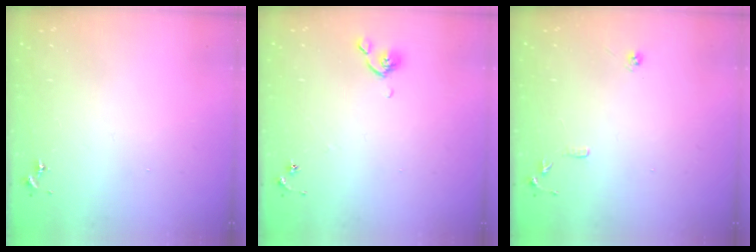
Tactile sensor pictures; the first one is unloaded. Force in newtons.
{"total": 4.4, "press": 4.3, "slide": 0.8}
{"total": 7.9, "press": 7.9, "slide": 0.8}